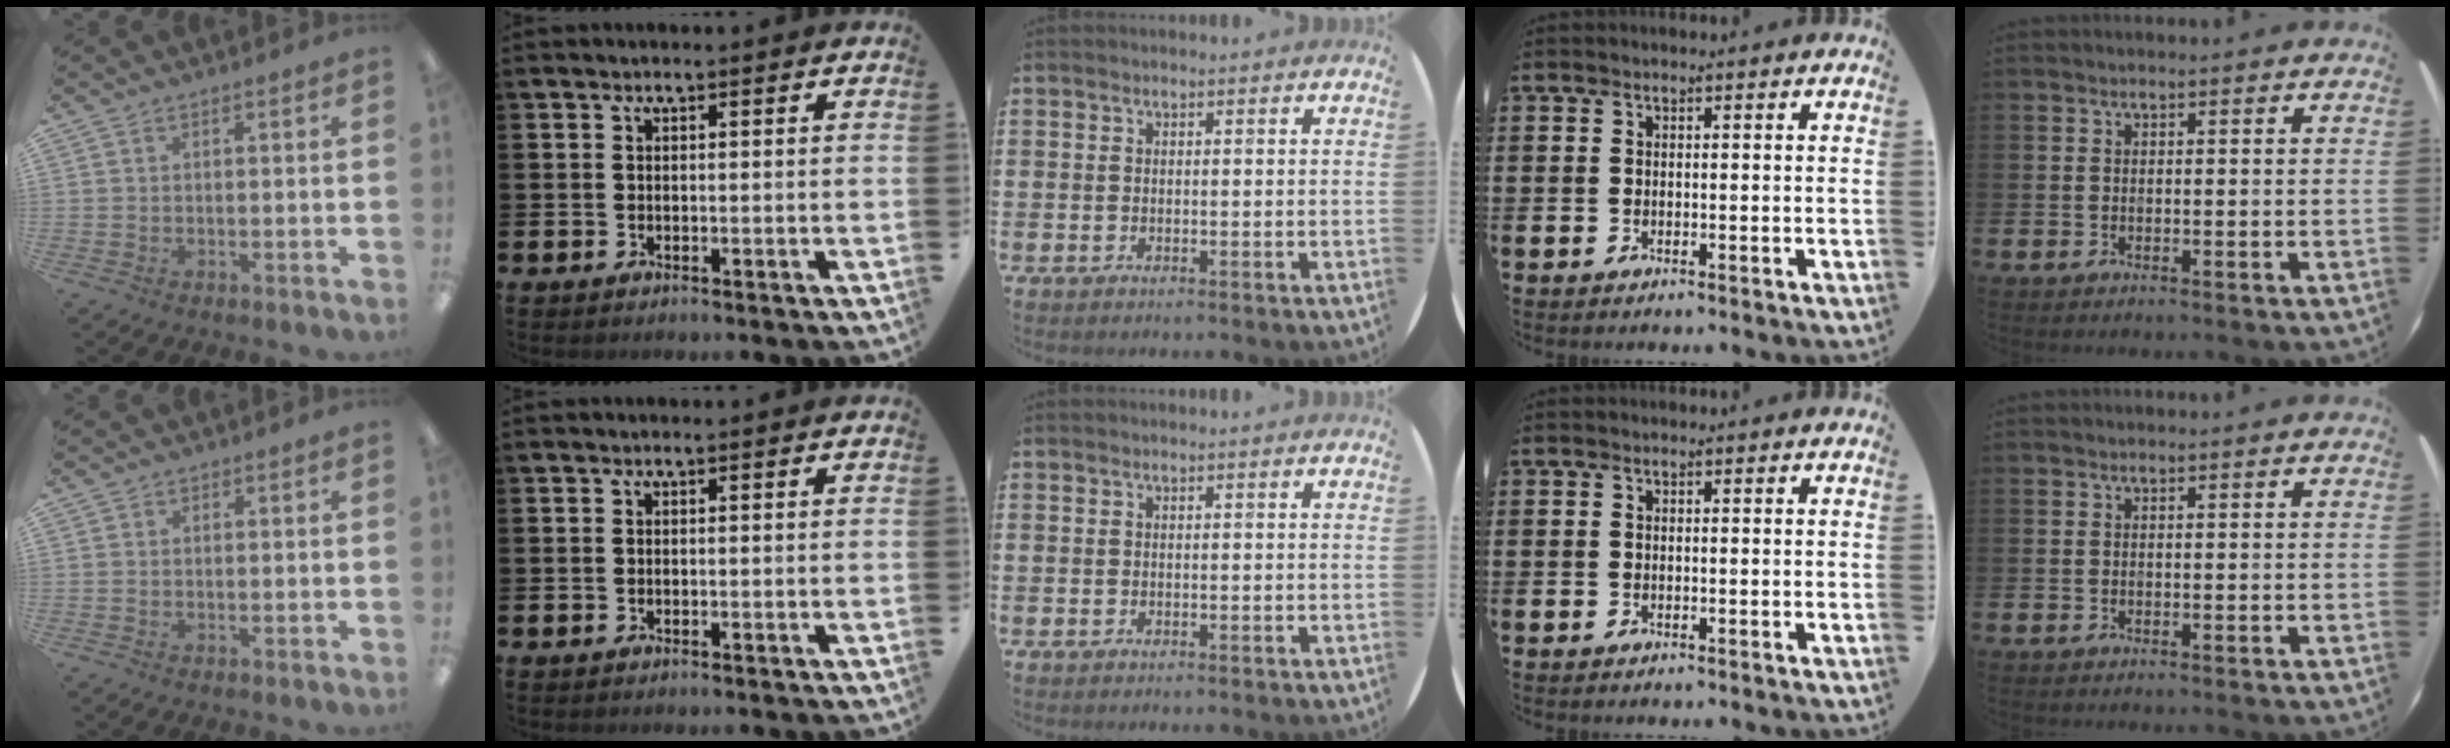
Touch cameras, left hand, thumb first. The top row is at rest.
{}